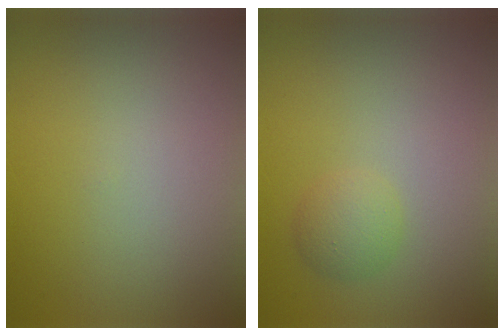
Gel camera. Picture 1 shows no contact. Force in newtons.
{"total": 1.7, "press": 1.7, "slide": 0.2}